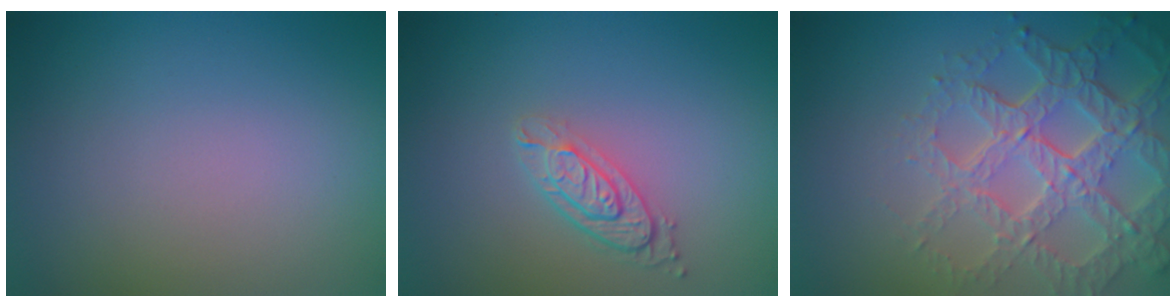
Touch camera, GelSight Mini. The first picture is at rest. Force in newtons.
{"total": 3.1, "press": 2.3, "slide": 2.1}
{"total": 7.5, "press": 5.2, "slide": 5.4}